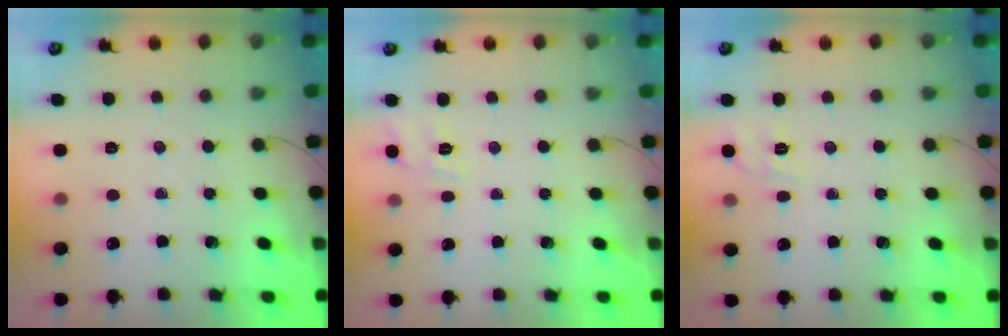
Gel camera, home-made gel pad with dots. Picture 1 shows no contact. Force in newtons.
{"total": 10.0, "press": 9.9, "slide": 1.4}
{"total": 1.7, "press": 0.5, "slide": 1.6}